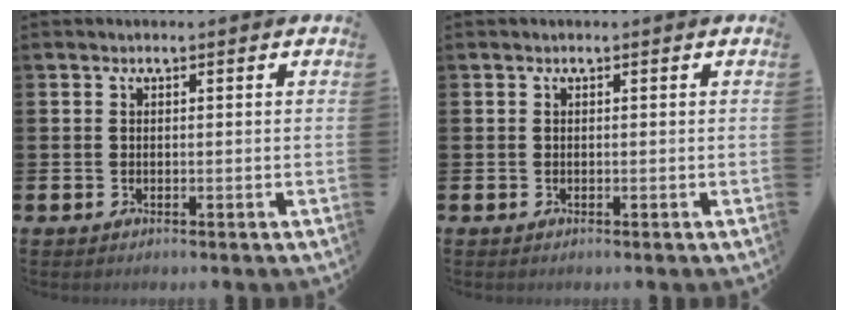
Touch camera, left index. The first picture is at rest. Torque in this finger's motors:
{"motor_torque": [0.00, 0.00, 0.00, -0.01]}